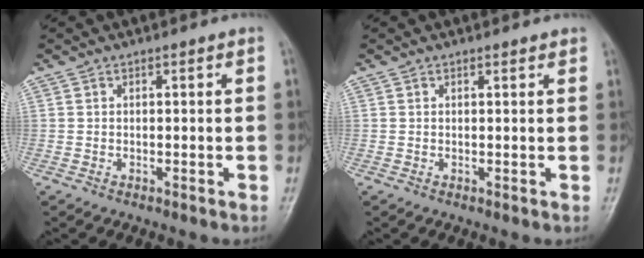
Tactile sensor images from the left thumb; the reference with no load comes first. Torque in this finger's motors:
{"motor_torque": [-0.12, -0.01, -0.27, -0.12, 0.01]}